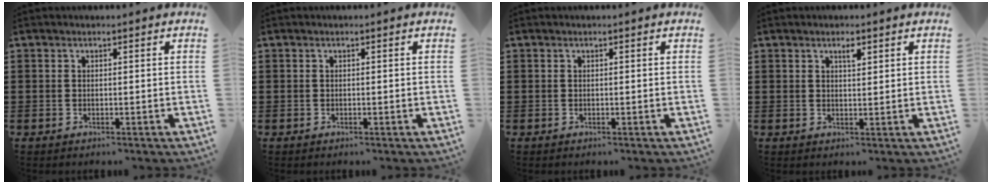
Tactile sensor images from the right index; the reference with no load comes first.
{"total": 0.0}
{"total": 0.0}
{"total": 1.7, "force": [0.9, 0.5, 1.3], "torque": [-0.020, -0.001, 0.013]}